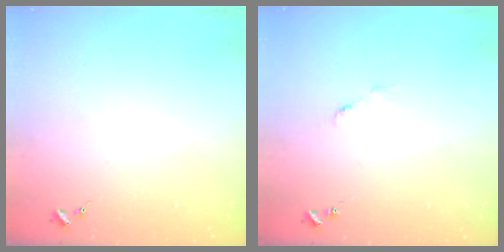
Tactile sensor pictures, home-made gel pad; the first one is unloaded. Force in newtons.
{"total": 4.6, "press": 4.6, "slide": 0.4}